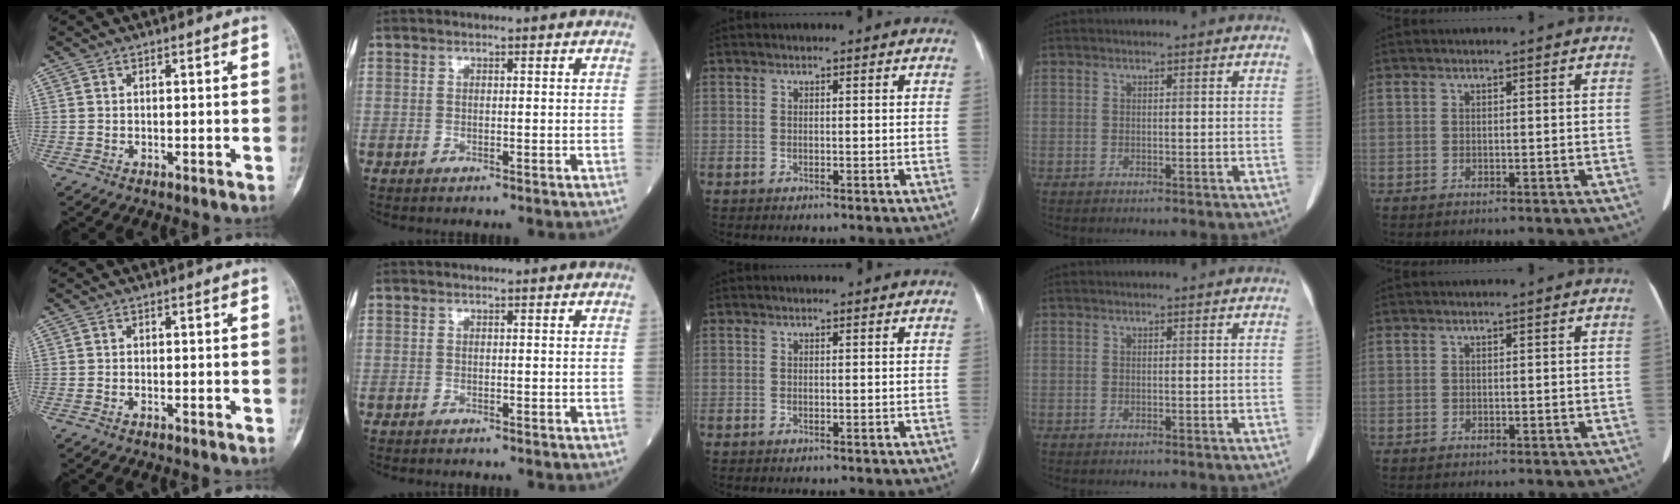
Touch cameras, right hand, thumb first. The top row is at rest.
{}